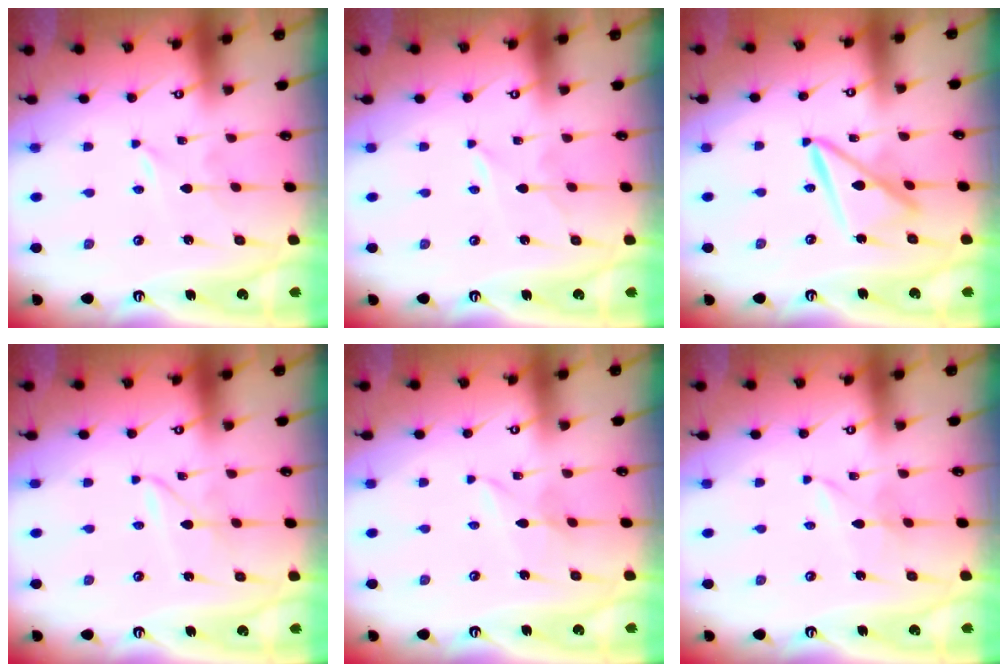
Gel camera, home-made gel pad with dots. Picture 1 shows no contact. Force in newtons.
{"total": 1.7, "press": 1.7, "slide": 0.2}
{"total": 11.5, "press": 11.5, "slide": 1.1}
{"total": 1.9, "press": 1.9, "slide": 0.2}
{"total": 2.5, "press": 2.5, "slide": 0.2}
{"total": 2.6, "press": 2.6, "slide": 0.3}